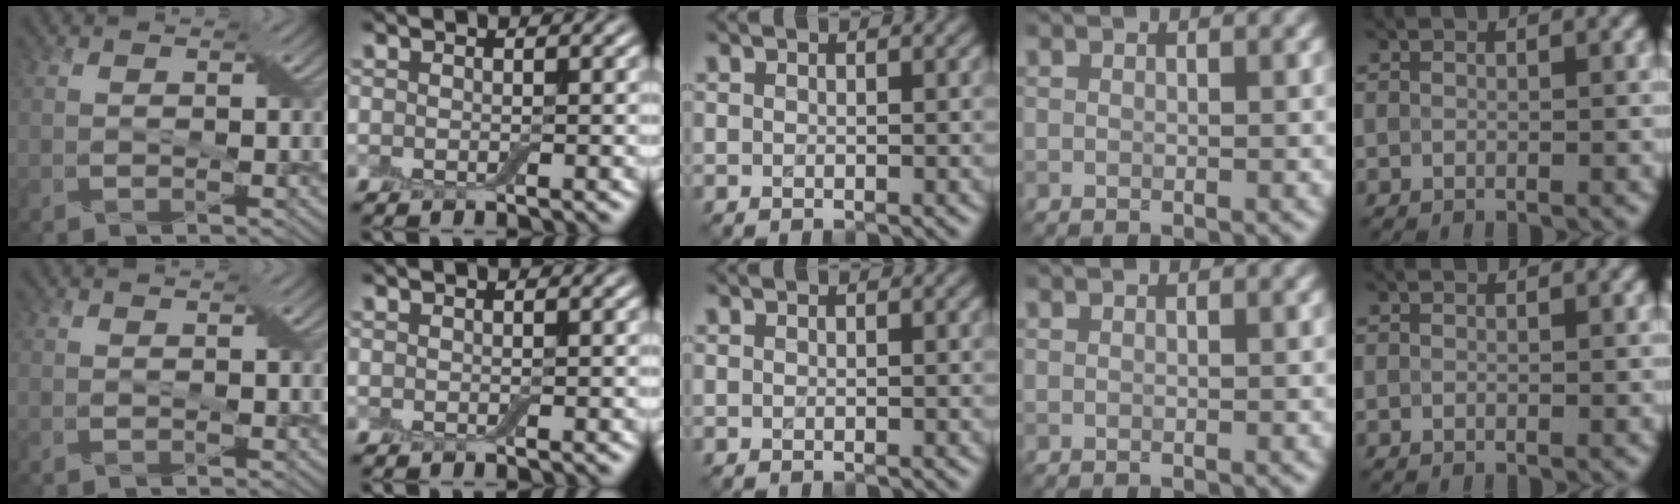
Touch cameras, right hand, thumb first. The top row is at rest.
{}